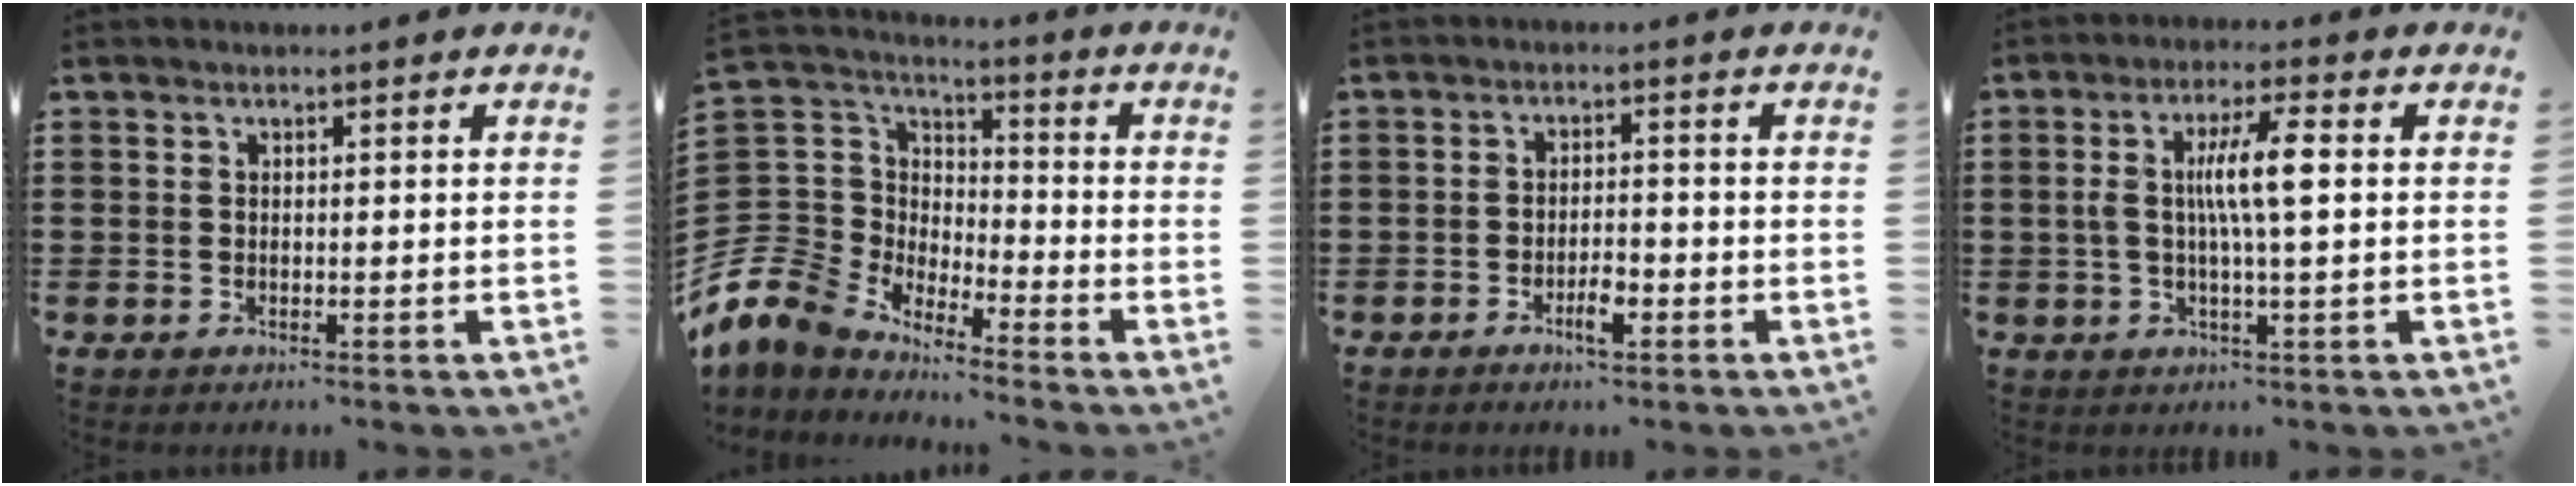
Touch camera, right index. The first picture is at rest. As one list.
[{"total": 7.5, "force": [-5.6, 4.9, 0.2], "torque": [-0.064, -0.012, -0.122]}, {"total": 3.3, "force": [-1.9, 1.0, 2.5], "torque": [-0.043, 0.002, -0.034]}, {"total": 7.4, "force": [0.6, 1.0, 7.3], "torque": [-0.144, -0.001, 0.002]}]